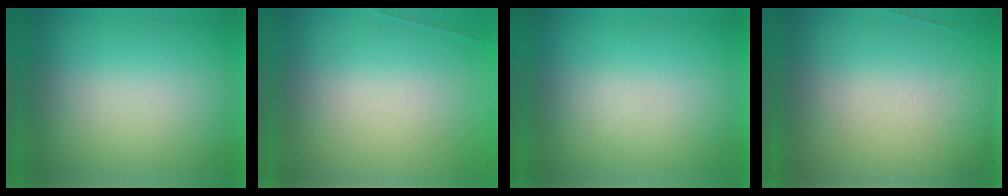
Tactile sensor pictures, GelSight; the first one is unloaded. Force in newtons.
{"total": 5.7}
{"total": 1.3}
{"total": 1.7}